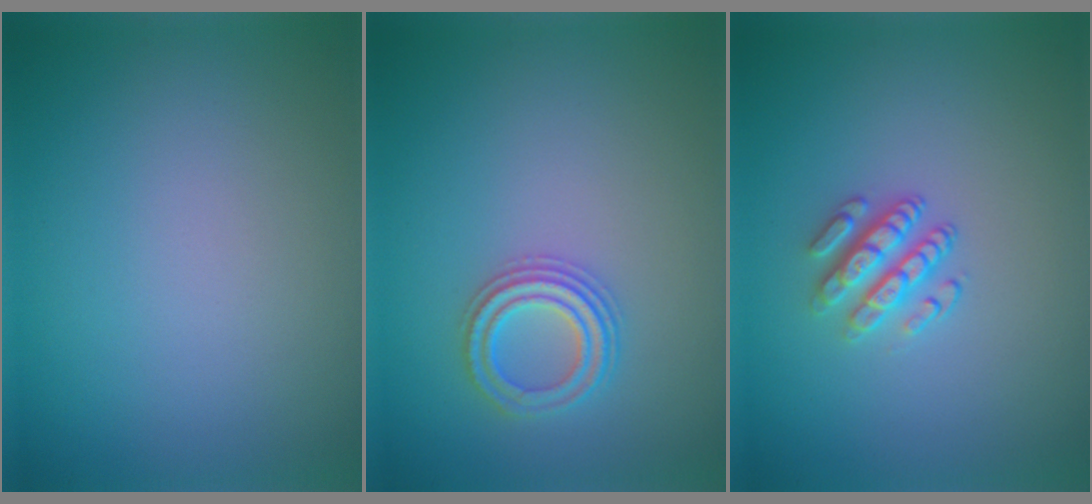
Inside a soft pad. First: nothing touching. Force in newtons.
{"total": 2.5, "press": 2.4, "slide": 0.4}
{"total": 2.9, "press": 2.5, "slide": 1.4}